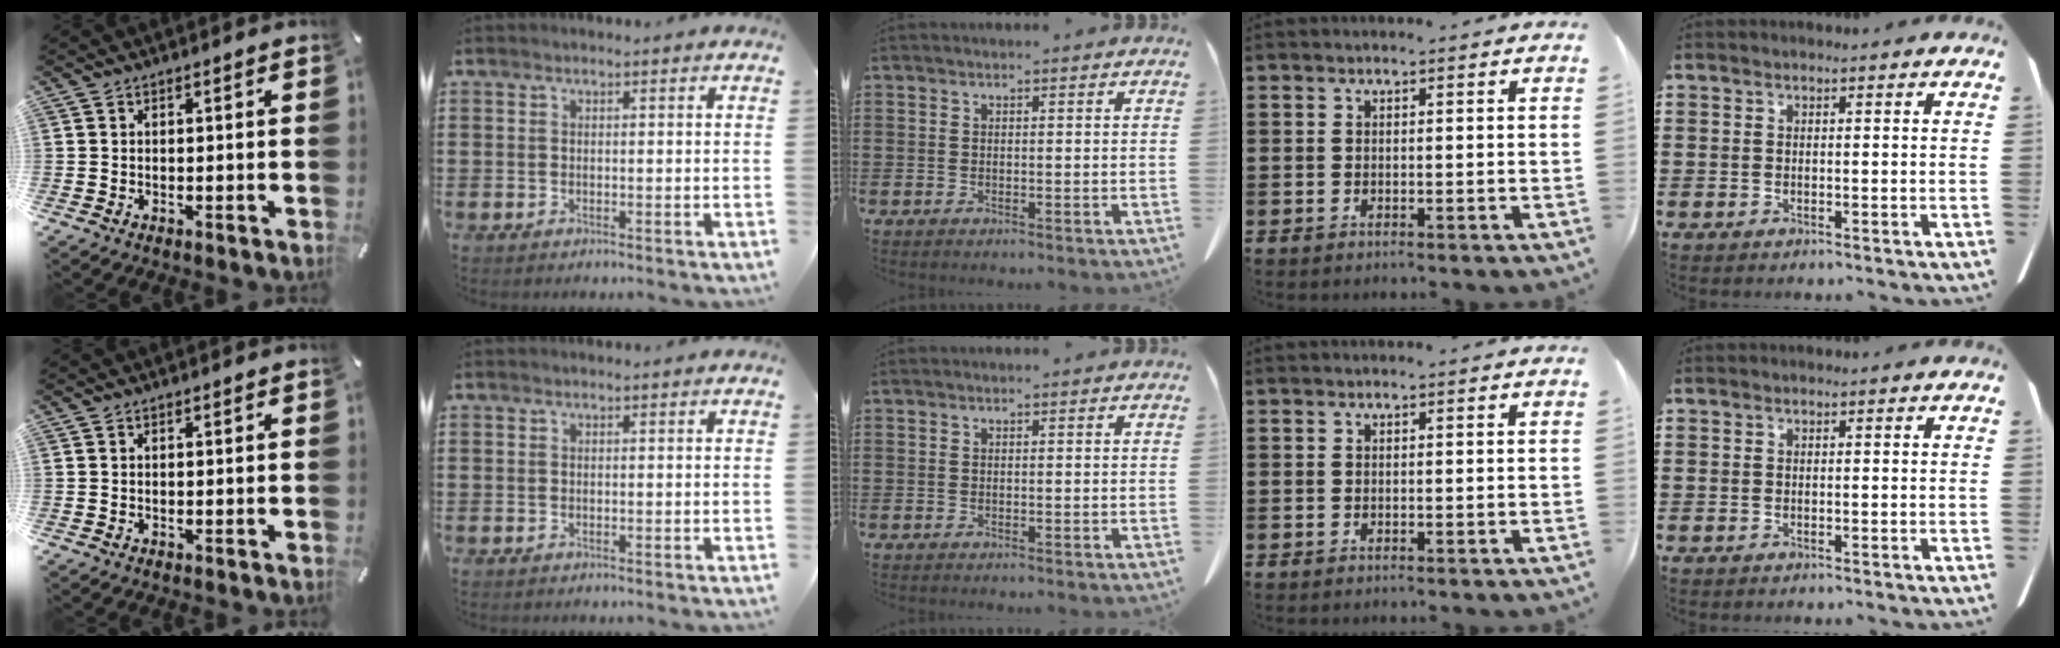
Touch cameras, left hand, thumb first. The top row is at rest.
{}